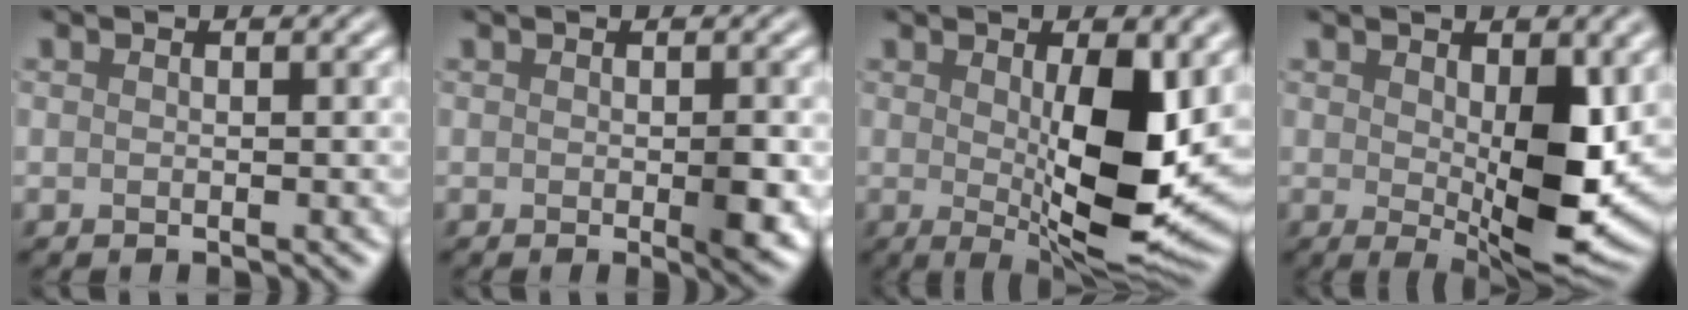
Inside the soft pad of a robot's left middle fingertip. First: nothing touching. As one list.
[{"total": 2.2, "force": [-0.3, 0.1, 2.1], "torque": [-0.032, -0.006, 0.002]}, {"total": 9.4, "force": [0.2, 2.7, 9.0], "torque": [-0.139, -0.022, 0.014]}, {"total": 8.2, "force": [0.5, 3.1, 7.6], "torque": [-0.125, -0.013, 0.019]}]